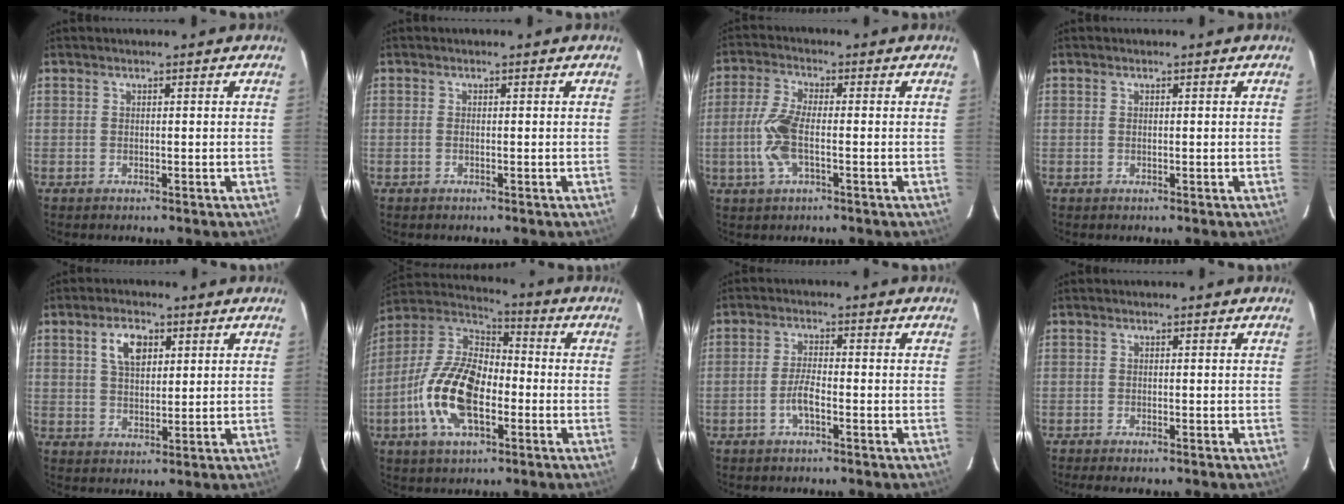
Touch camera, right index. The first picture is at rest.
{"total": 0.5, "force": [-0.2, 0.3, 0.4], "torque": [-0.011, 0.000, -0.004]}
{"total": 8.0, "force": [-1.6, 2.7, 7.4], "torque": [-0.162, 0.001, -0.034]}
{"total": 0.0}
{"total": 6.0, "force": [2.5, 3.3, 4.3], "torque": [-0.076, 0.013, 0.047]}
{"total": 17.1, "force": [-5.1, 8.7, 13.8], "torque": [-0.289, 0.001, -0.100]}
{"total": 3.6, "force": [-1.8, 0.8, 3.0], "torque": [-0.065, 0.002, -0.035]}
{"total": 2.3, "force": [-2.0, 0.4, 1.0], "torque": [-0.025, -0.009, -0.035]}